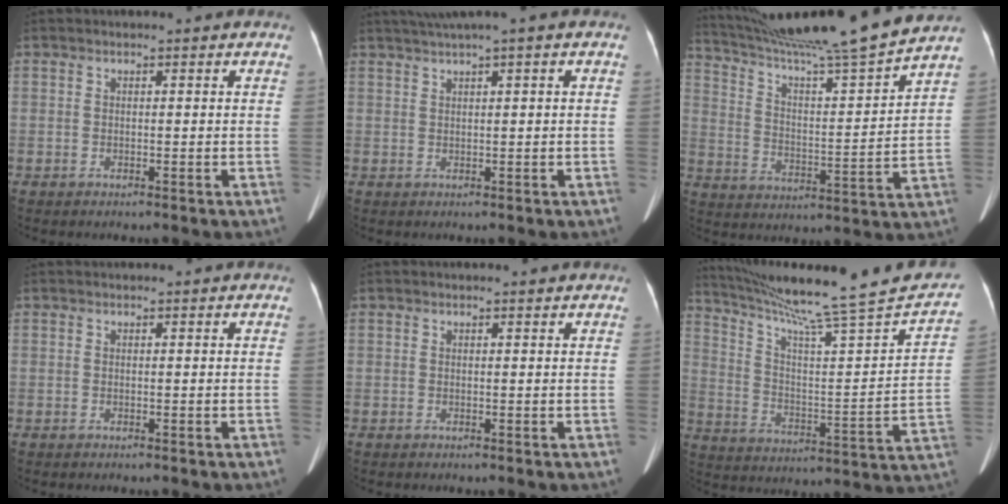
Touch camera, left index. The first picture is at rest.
{"total": 4.3, "force": [2.7, -0.7, 3.3], "torque": [-0.067, 0.023, 0.052]}
{"total": 21.2, "force": [19.0, -2.1, 9.2], "torque": [-0.162, -0.028, 0.291]}
{"total": 0.8, "force": [0.8, -0.1, 0.3], "torque": [-0.004, 0.018, 0.018]}
{"total": 1.6, "force": [1.5, -0.1, 0.5], "torque": [-0.010, 0.008, 0.020]}
{"total": 23.2, "force": [19.9, -1.0, 12.0], "torque": [-0.191, -0.054, 0.282]}